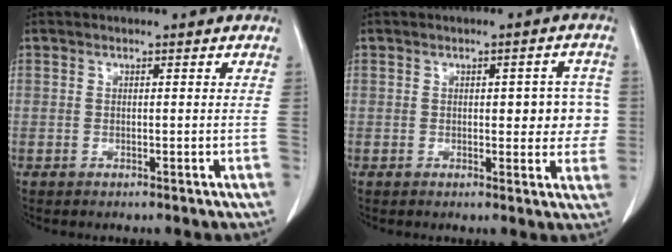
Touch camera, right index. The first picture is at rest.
{"total": 5.8, "force": [0.4, 2.7, 5.1], "torque": [-0.044, 0.012, 0.005]}